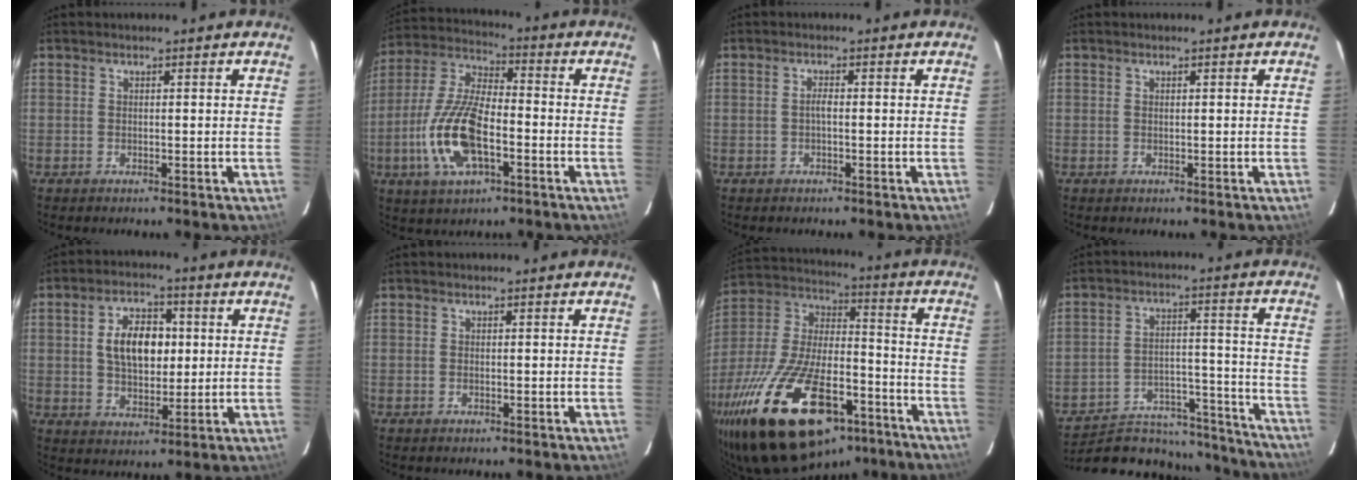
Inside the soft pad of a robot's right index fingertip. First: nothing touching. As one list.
[{"total": 15.3, "force": [-4.8, 6.3, 13.1], "torque": [-0.283, -0.004, -0.092]}, {"total": 1.1, "force": [-0.3, 0.2, 1.1], "torque": [-0.021, 0.005, -0.007]}, {"total": 0.0}, {"total": 10.3, "force": [1.5, 6.2, 8.1], "torque": [-0.142, 0.019, 0.033]}, {"total": 0.0}, {"total": 33.1, "force": [-19.4, 14.3, 22.6], "torque": [-0.441, -0.023, -0.305]}, {"total": 22.0, "force": [-19.0, 8.8, 6.9], "torque": [-0.133, 0.037, -0.238]}]